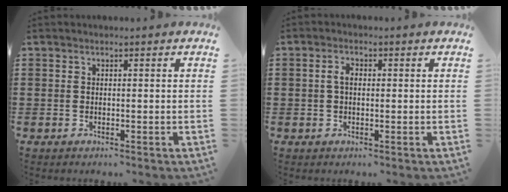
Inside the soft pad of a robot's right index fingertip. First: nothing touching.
{"total": 2.2, "force": [0.1, 1.2, 1.8], "torque": [-0.038, 0.006, 0.001]}